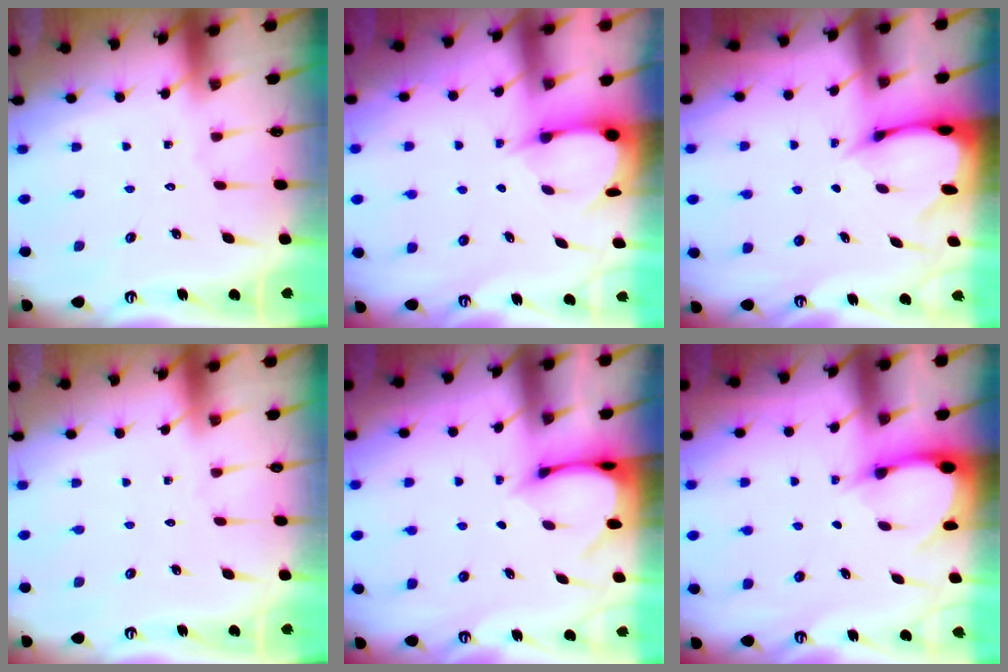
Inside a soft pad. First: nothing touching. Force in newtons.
{"total": 3.6, "press": 3.5, "slide": 0.3}
{"total": 3.1, "press": 3.1, "slide": 0.4}
{"total": 0.0}
{"total": 3.0, "press": 3.0, "slide": 0.3}
{"total": 3.0, "press": 3.0, "slide": 0.4}